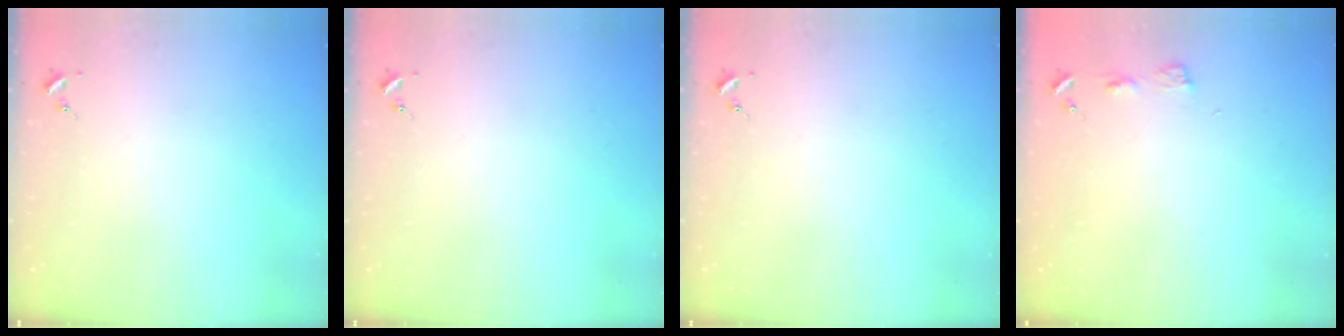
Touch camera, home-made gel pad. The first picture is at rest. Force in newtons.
{"total": 0.0}
{"total": 0.0}
{"total": 3.8, "press": 3.7, "slide": 0.4}